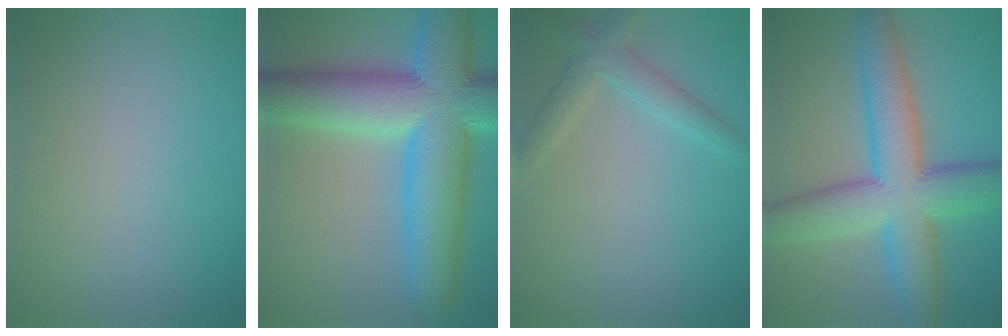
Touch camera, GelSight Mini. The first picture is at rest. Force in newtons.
{"total": 13.6, "press": 13.6, "slide": 0.3}
{"total": 2.7, "press": 2.7, "slide": 0.3}
{"total": 10.0, "press": 10.0, "slide": 0.4}